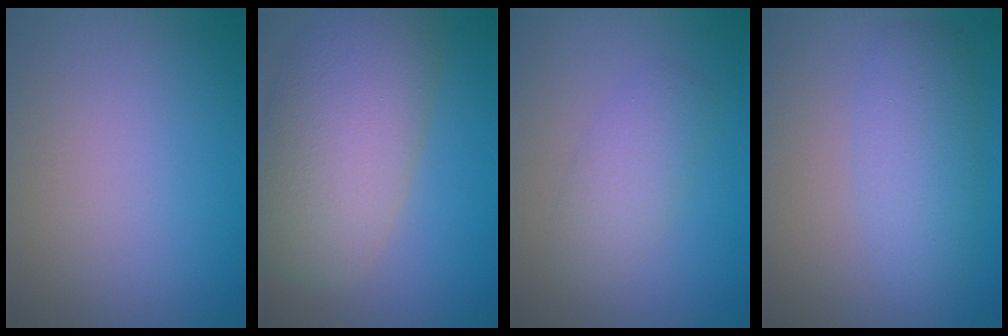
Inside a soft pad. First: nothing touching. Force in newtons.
{"total": 10.1, "press": 10.0, "slide": 0.4}
{"total": 2.9, "press": 2.9, "slide": 0.0}
{"total": 4.1, "press": 4.1, "slide": 0.2}